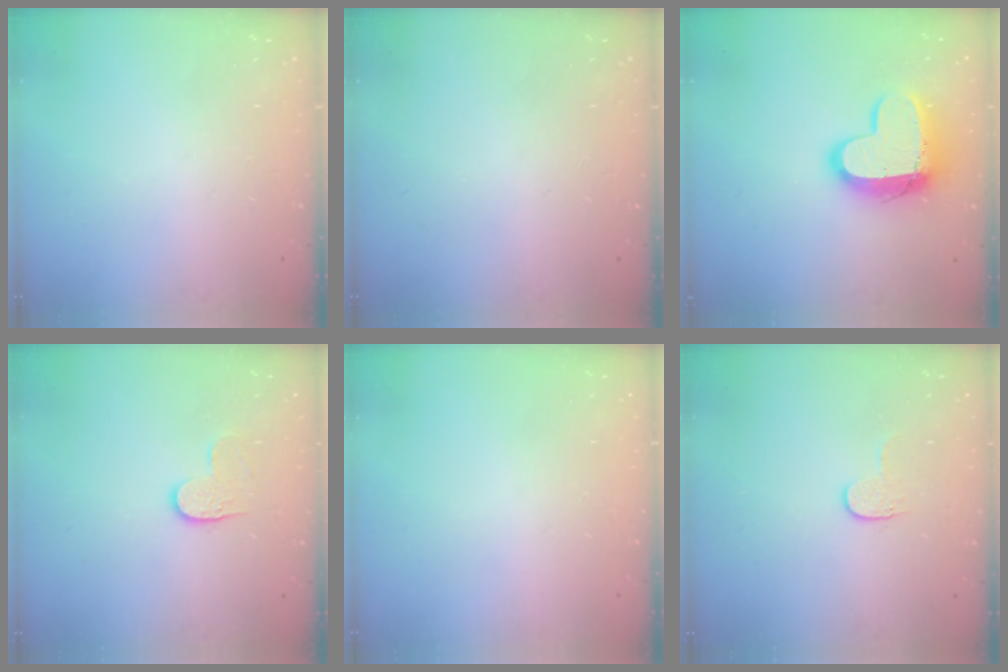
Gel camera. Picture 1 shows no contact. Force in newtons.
{"total": 0.0}
{"total": 14.2, "press": 14.1, "slide": 1.1}
{"total": 4.7, "press": 4.7, "slide": 0.4}
{"total": 0.0}
{"total": 3.6, "press": 3.6, "slide": 0.4}